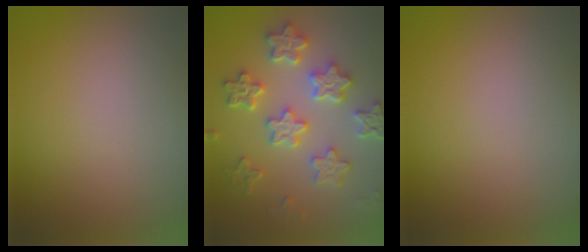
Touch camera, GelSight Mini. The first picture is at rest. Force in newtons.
{"total": 5.4, "press": 5.0, "slide": 2.2}
{"total": 0.0}